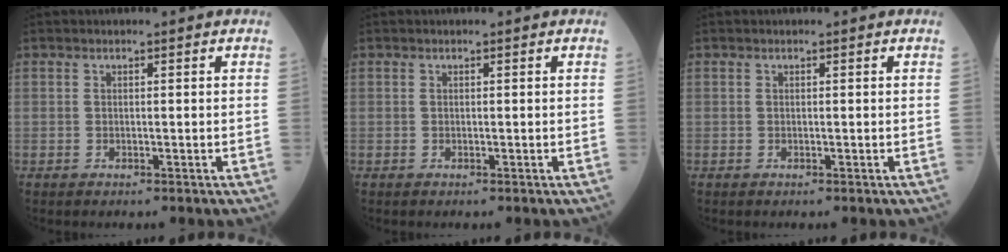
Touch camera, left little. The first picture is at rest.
{"total": 0.0}
{"total": 0.0}